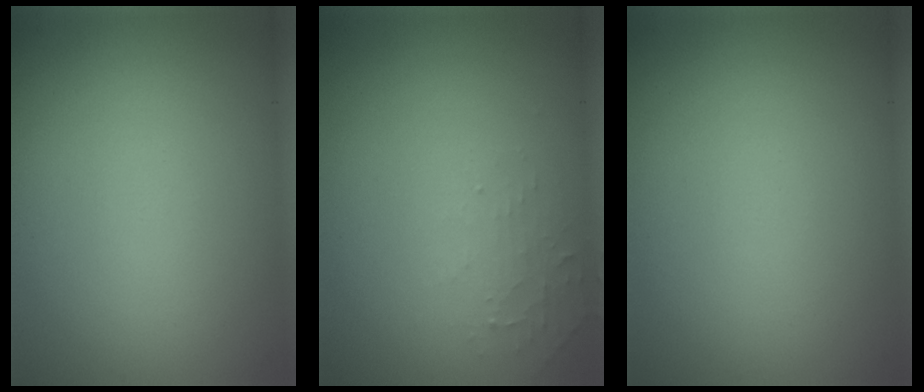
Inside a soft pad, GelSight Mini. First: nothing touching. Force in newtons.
{"total": 1.2, "press": 1.2, "slide": 0.3}
{"total": 0.0}